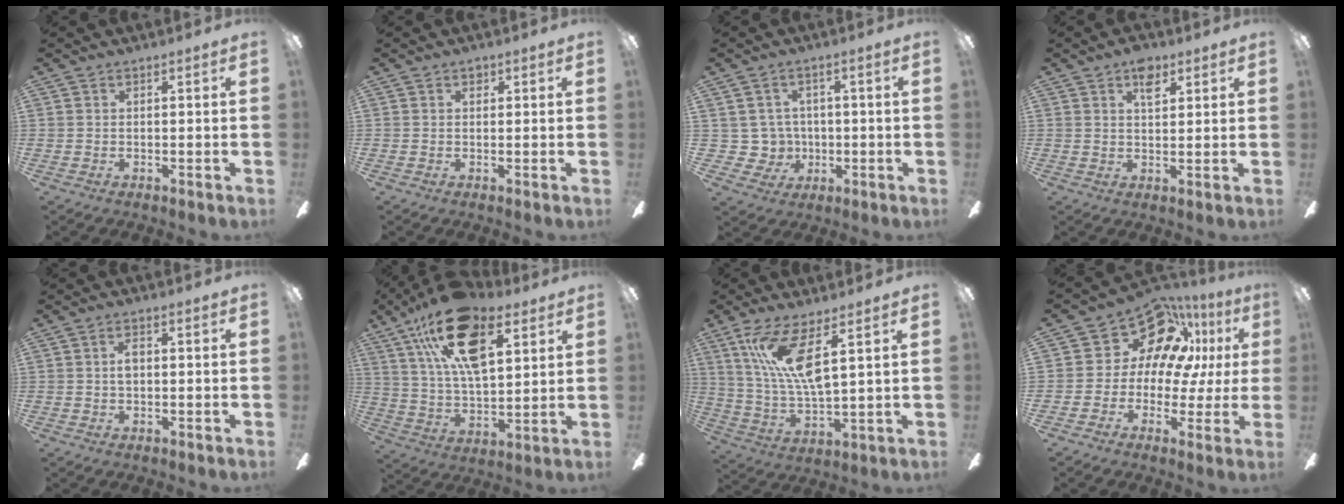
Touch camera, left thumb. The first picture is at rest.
{"total": 1.1, "force": [0.7, 0.8, 0.3], "torque": [0.002, -0.001, 0.011]}
{"total": 6.2, "force": [0.9, 6.1, 0.6], "torque": [-0.043, -0.004, 0.021]}
{"total": 5.8, "force": [3.4, 3.2, 3.4], "torque": [-0.044, -0.006, 0.057]}
{"total": 2.5, "force": [0.1, 1.4, 2.1], "torque": [-0.034, 0.004, -0.001]}
{"total": 21.8, "force": [11.5, 10.9, 15.0], "torque": [-0.258, -0.036, 0.198]}
{"total": 13.9, "force": [7.0, 3.8, 11.4], "torque": [-0.243, -0.026, 0.122]}
{"total": 16.1, "force": [8.8, 10.3, 8.8], "torque": [-0.149, -0.051, 0.161]}